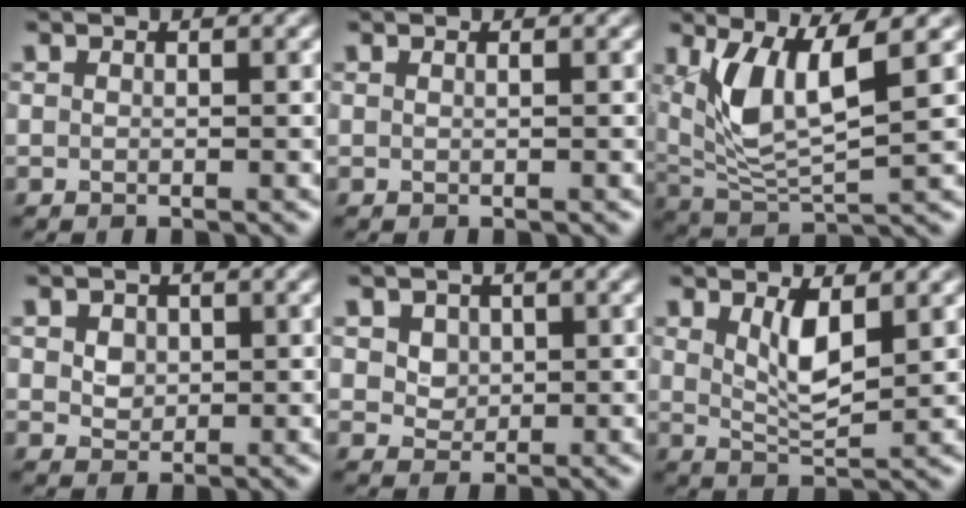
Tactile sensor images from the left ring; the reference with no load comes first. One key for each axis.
{"total": 0.5, "fx": 0.3, "fy": 0.2, "fz": 0.4, "tx": -0.002, "ty": -0.001, "tz": 0.000}
{"total": 6.7, "fx": 2.2, "fy": 2.4, "fz": 5.9, "tx": -0.132, "ty": -0.014, "tz": 0.049}
{"total": 1.9, "fx": 0.6, "fy": 1.5, "fz": 0.9, "tx": -0.018, "ty": 0.004, "tz": 0.011}
{"total": 2.5, "fx": 1.1, "fy": 2.0, "fz": 1.1, "tx": -0.039, "ty": 0.001, "tz": 0.036}
{"total": 3.4, "fx": 1.3, "fy": 1.0, "fz": 3.0, "tx": -0.060, "ty": -0.009, "tz": 0.029}